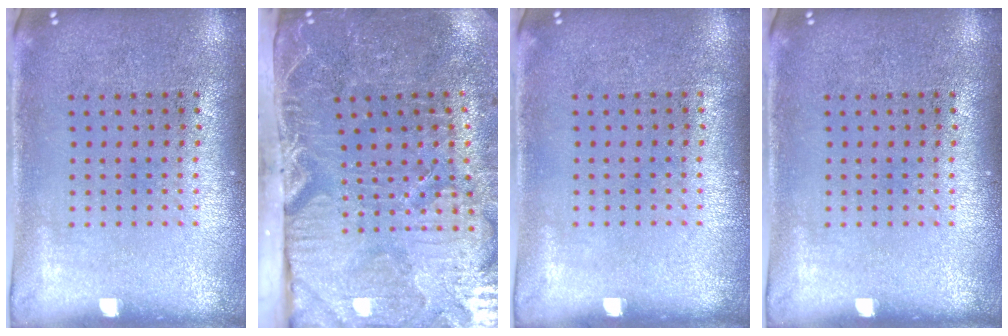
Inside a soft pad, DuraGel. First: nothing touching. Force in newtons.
{"total": 4.8, "press": 4.2, "slide": 2.3}
{"total": 0.0}
{"total": 0.0}